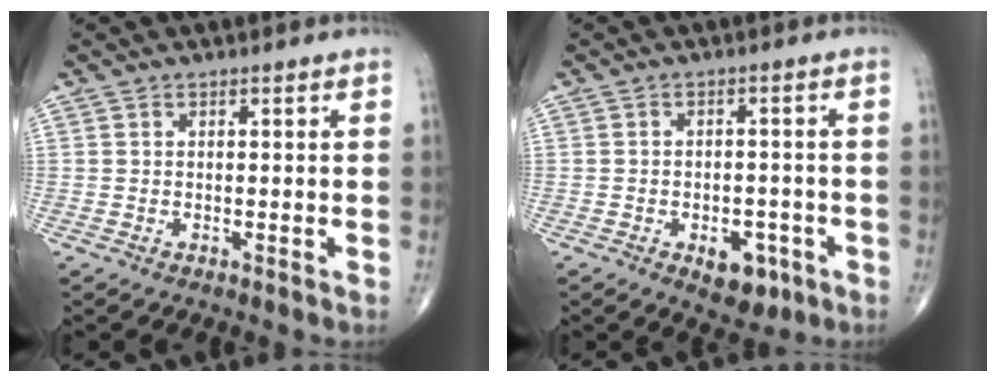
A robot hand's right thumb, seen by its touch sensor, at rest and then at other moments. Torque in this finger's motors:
{"motor_torque": [0.99, 0.75, 0.61, -0.46, 0.09]}